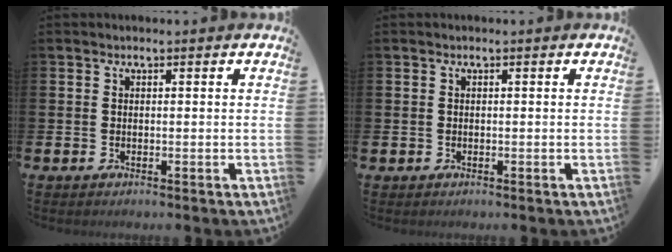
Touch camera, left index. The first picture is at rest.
{"total": 0.5, "force": [-0.1, 0.5, 0.1], "torque": [-0.009, 0.007, -0.002]}